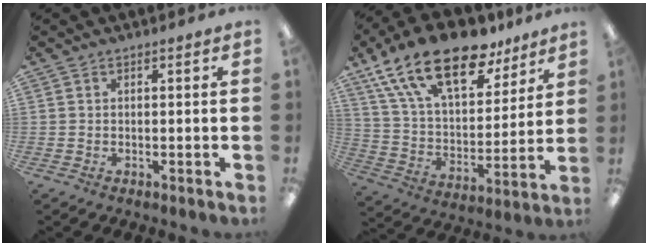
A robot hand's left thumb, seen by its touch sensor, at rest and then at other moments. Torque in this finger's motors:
{"motor_torque": [0.55, 0.60, 1.57, -1.20, 0.35]}